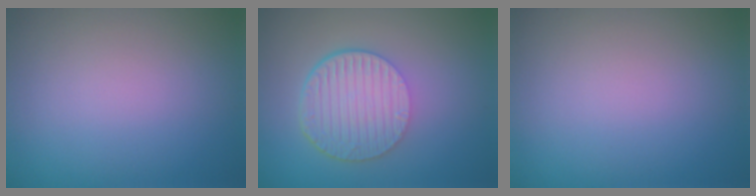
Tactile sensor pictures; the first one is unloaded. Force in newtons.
{"total": 6.1, "press": 4.1, "slide": 4.5}
{"total": 0.0}